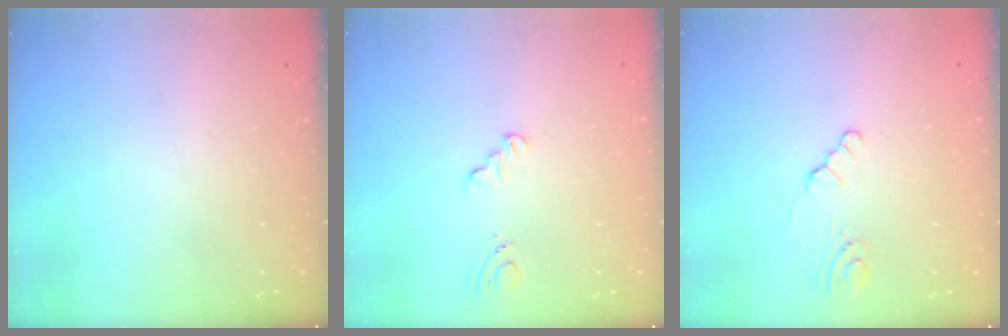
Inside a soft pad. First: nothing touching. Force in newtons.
{"total": 4.9, "press": 1.0, "slide": 4.8}
{"total": 1.2, "press": 1.2, "slide": 0.2}